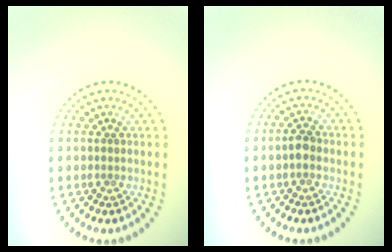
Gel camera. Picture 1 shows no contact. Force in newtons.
{"total": 1.2, "press": 1.2, "slide": 0.3}